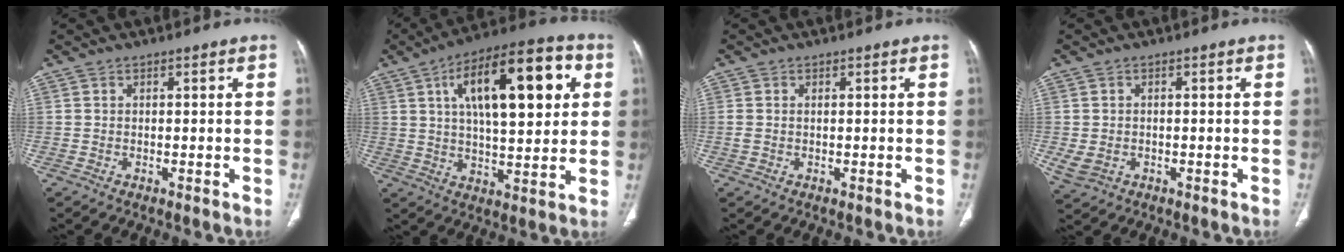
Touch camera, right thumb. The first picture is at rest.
{"total": 21.3, "force": [6.4, 8.5, 18.4], "torque": [-0.261, 0.004, 0.094]}
{"total": 1.3, "force": [0.2, 0.8, 1.0], "torque": [-0.036, 0.010, 0.009]}
{"total": 3.7, "force": [-0.7, 2.9, 2.1], "torque": [-0.047, 0.001, -0.002]}